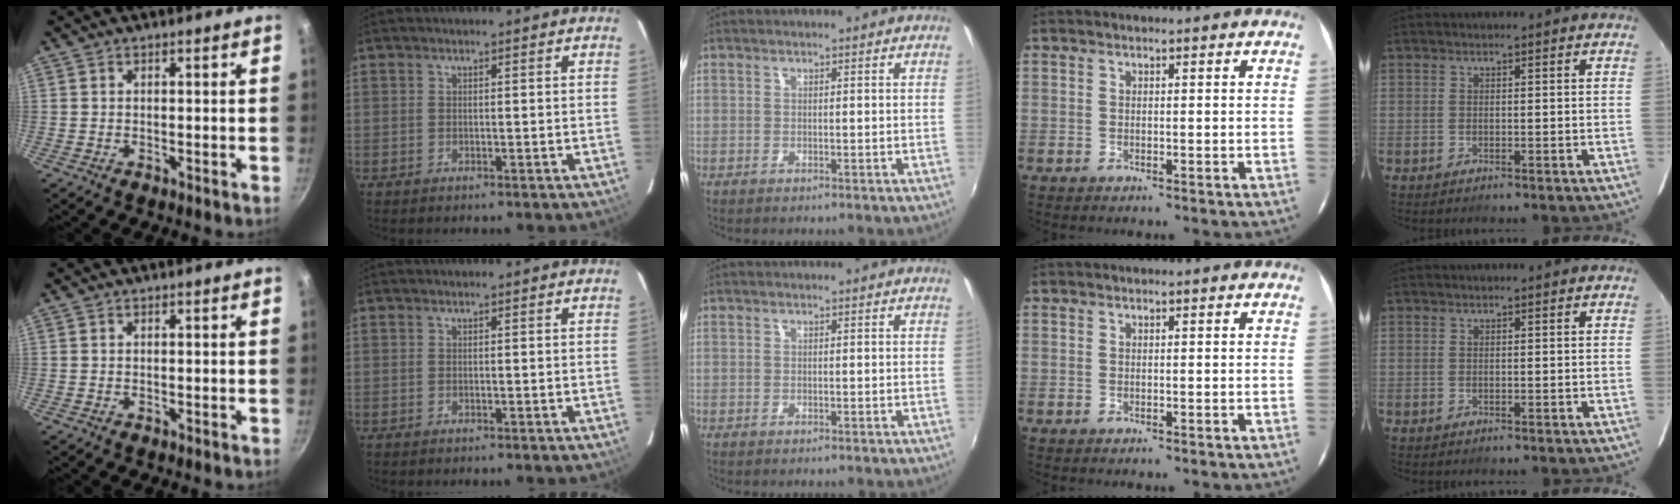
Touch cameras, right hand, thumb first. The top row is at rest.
{}